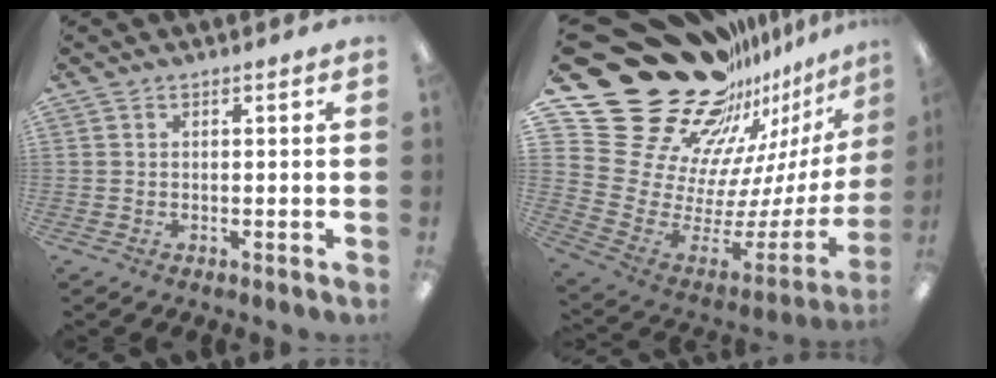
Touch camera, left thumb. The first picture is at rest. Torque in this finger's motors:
{"motor_torque": [0.27, 0.24, 0.61, -2.16, 0.05]}